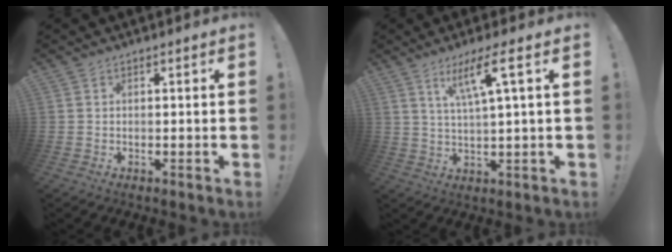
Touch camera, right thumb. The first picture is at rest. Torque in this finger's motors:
{"motor_torque": [0.03, 0.04, 0.21, 0.13, 0.05]}